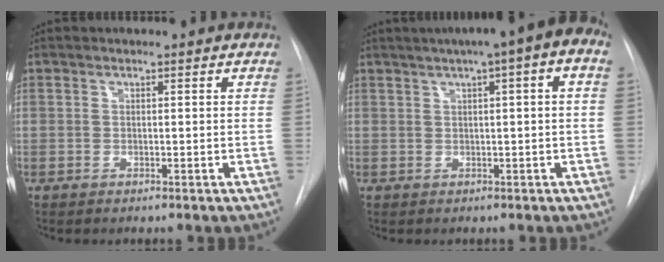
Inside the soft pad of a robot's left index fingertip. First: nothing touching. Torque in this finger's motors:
{"motor_torque": [0.43, -0.94, -0.03, 0.08]}